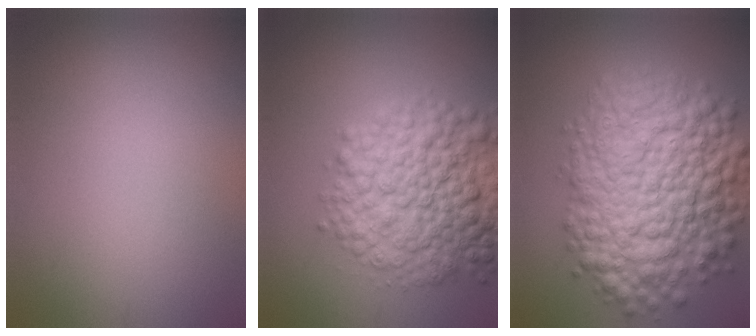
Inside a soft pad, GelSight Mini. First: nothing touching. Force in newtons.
{"total": 9.0, "press": 9.0, "slide": 0.3}
{"total": 12.2, "press": 12.2, "slide": 0.4}